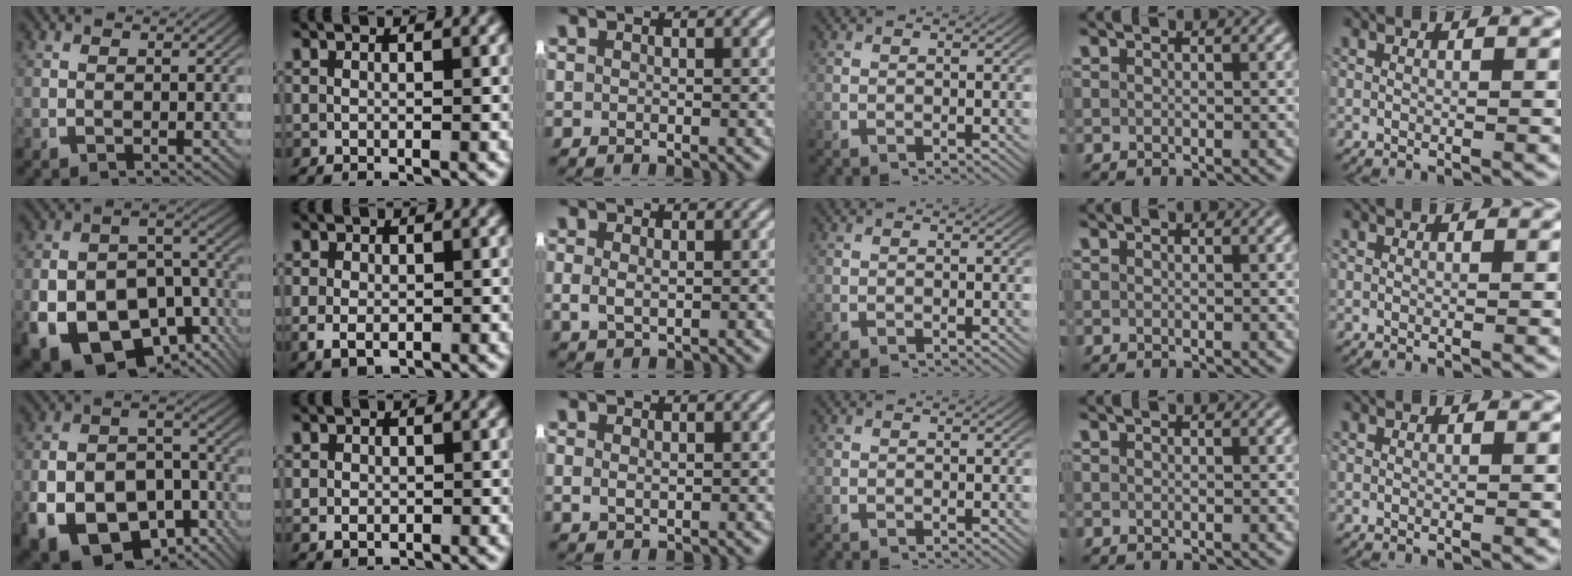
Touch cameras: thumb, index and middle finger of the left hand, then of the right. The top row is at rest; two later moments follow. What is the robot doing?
{"motion": "lift_and_place", "object": "shirt"}